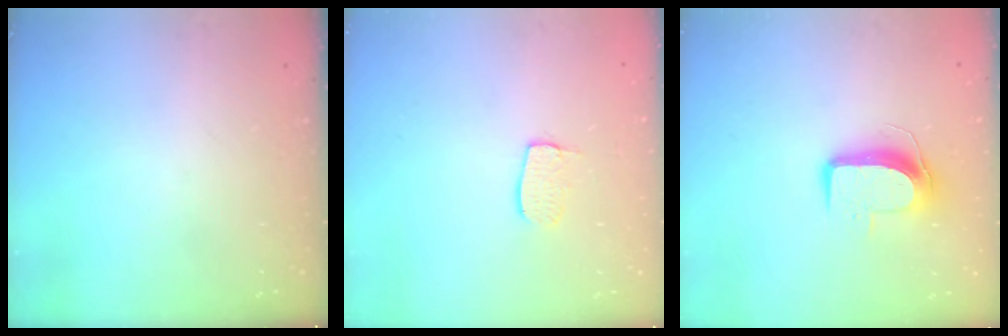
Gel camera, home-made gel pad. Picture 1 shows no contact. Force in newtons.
{"total": 6.8, "press": 6.8, "slide": 0.4}
{"total": 10.6, "press": 10.6, "slide": 0.8}